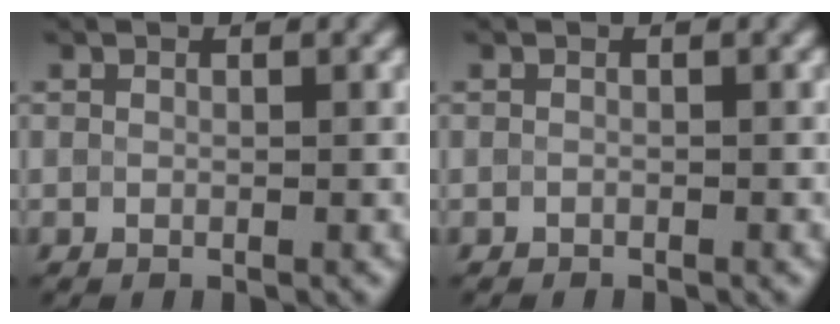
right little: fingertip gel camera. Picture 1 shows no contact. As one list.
[{"total": 0.9, "force": [-0.6, -0.4, -0.5], "torque": [0.005, 0.000, -0.002]}]